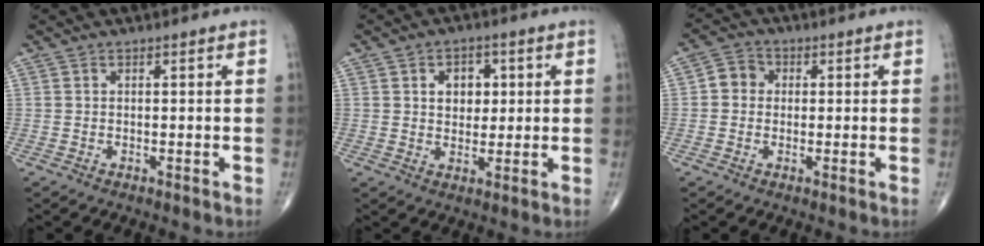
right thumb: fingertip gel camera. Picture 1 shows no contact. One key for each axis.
{"total": 5.8, "fx": 1.5, "fy": 4.3, "fz": 3.6, "tx": -0.022, "ty": -0.004, "tz": 0.020}
{"total": 4.1, "fx": 0.2, "fy": 3.7, "fz": 1.8, "tx": -0.015, "ty": 0.011, "tz": -0.007}